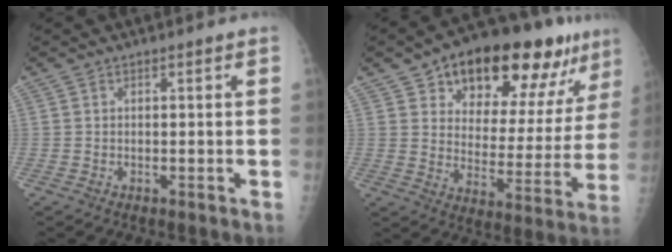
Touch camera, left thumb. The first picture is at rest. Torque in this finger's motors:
{"motor_torque": [0.51, 0.58, -0.04, -0.43, 0.28]}